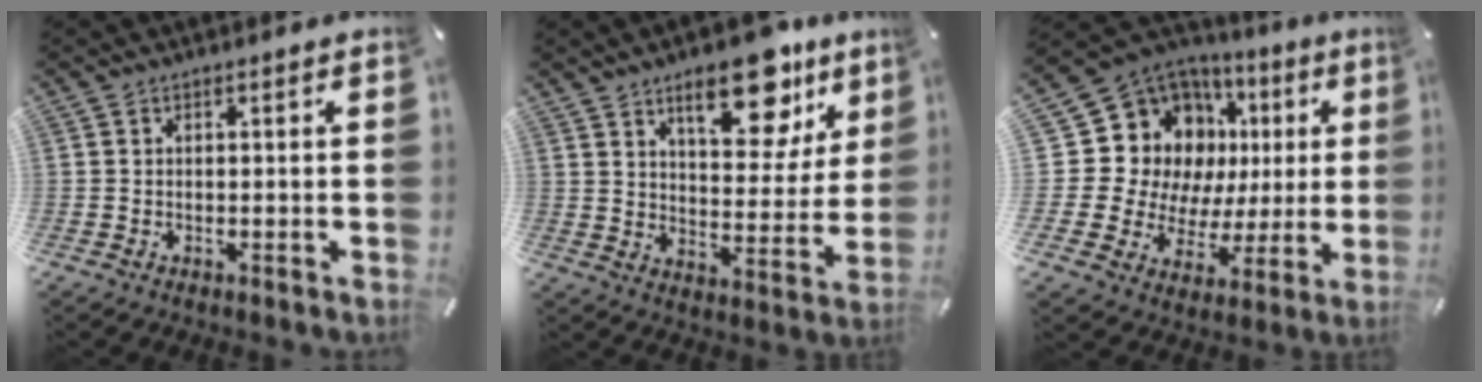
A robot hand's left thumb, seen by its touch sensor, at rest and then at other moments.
{"total": 17.4, "force": [11.1, 7.9, 10.8], "torque": [-0.135, -0.063, 0.182]}
{"total": 18.0, "force": [5.8, 15.1, 7.9], "torque": [-0.131, -0.054, 0.135]}